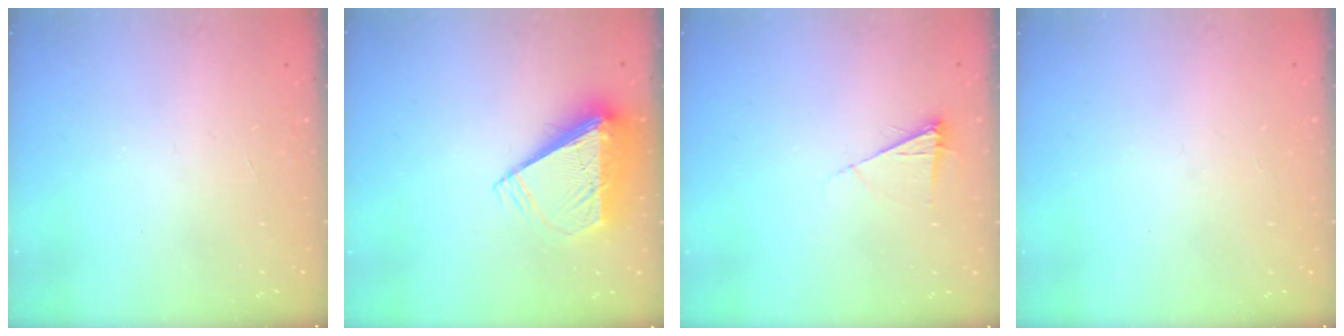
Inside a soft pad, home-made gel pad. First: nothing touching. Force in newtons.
{"total": 8.6, "press": 8.5, "slide": 1.3}
{"total": 5.4, "press": 5.4, "slide": 0.7}
{"total": 1.5, "press": 1.4, "slide": 0.2}